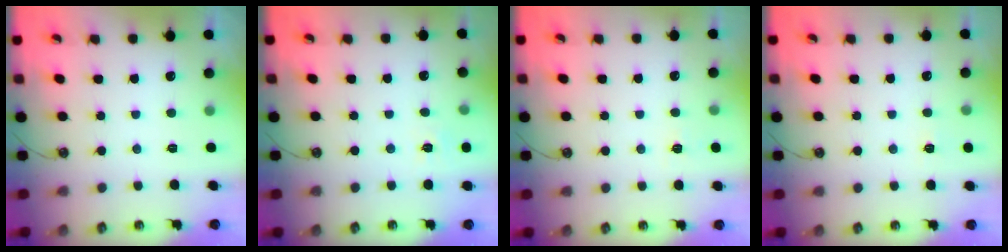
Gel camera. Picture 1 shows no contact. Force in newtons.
{"total": 4.4, "press": 4.3, "slide": 0.6}
{"total": 2.7, "press": 2.7, "slide": 0.4}
{"total": 4.0, "press": 4.0, "slide": 0.6}